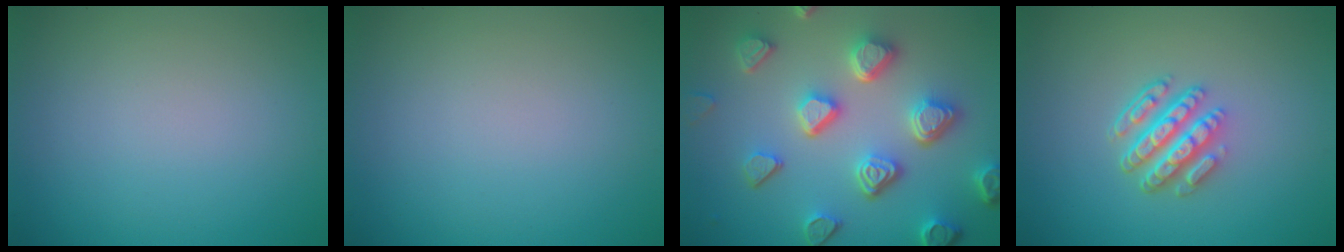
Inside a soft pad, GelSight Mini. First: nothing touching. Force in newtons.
{"total": 0.0}
{"total": 6.6, "press": 5.3, "slide": 3.9}
{"total": 4.7, "press": 3.5, "slide": 3.1}